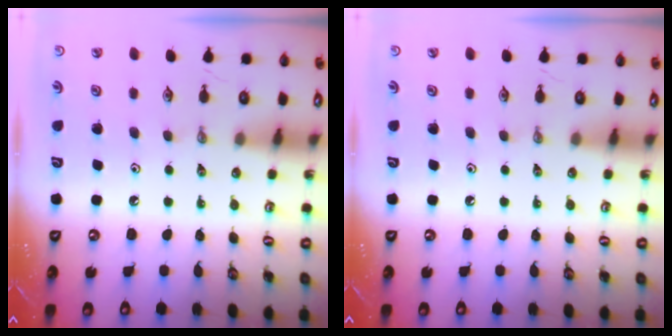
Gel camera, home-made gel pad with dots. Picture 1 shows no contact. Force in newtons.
{"total": 0.0}